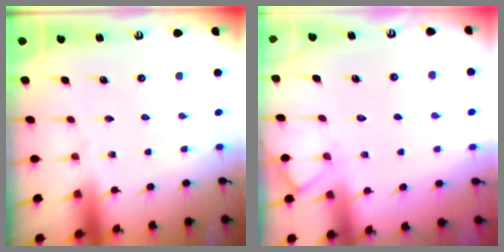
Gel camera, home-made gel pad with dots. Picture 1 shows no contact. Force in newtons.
{"total": 5.6, "press": 5.6, "slide": 0.7}